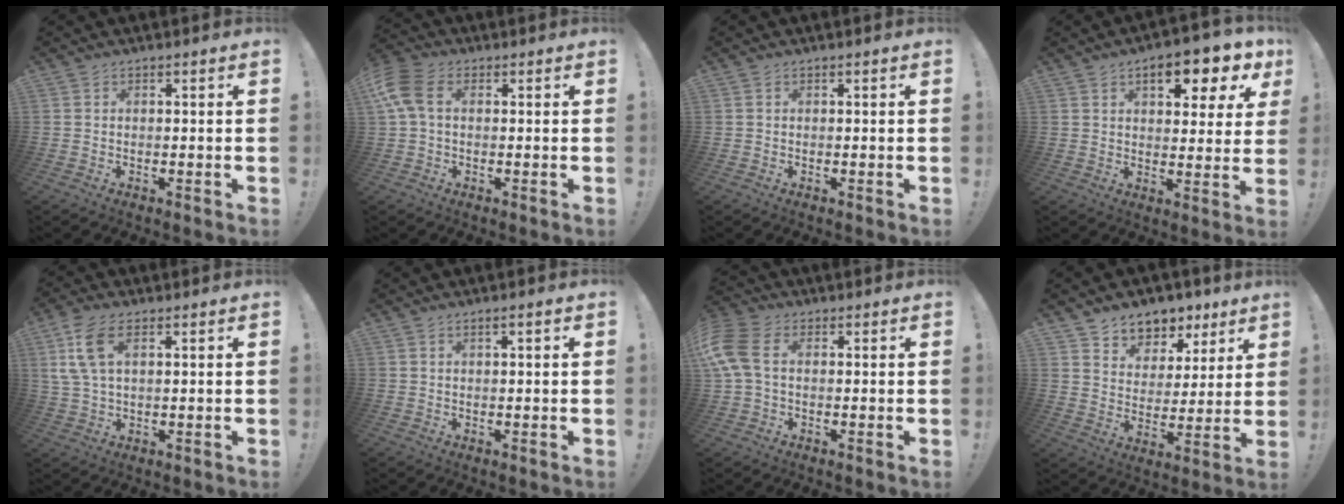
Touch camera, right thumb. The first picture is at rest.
{"total": 8.4, "force": [1.5, 5.2, 6.5], "torque": [-0.146, 0.007, 0.031]}
{"total": 0.0}
{"total": 9.8, "force": [4.8, 4.0, 7.6], "torque": [-0.095, -0.024, 0.075]}
{"total": 9.1, "force": [3.8, 4.3, 7.1], "torque": [-0.145, -0.003, 0.074]}
{"total": 1.5, "force": [0.5, 0.1, 1.4], "torque": [-0.021, -0.003, 0.006]}
{"total": 9.2, "force": [1.3, 5.7, 7.1], "torque": [-0.166, 0.004, 0.027]}
{"total": 8.0, "force": [5.7, 5.5, 0.8], "torque": [-0.010, -0.054, 0.113]}